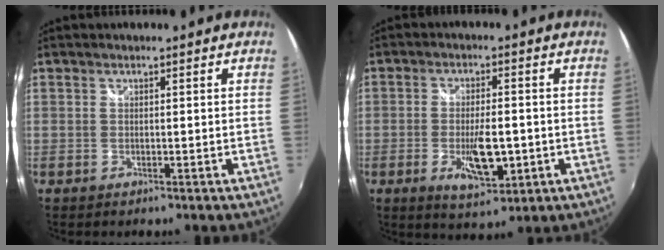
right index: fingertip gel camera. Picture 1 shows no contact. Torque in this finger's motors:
{"motor_torque": [0.22, -0.03, 0.17, 0.05]}